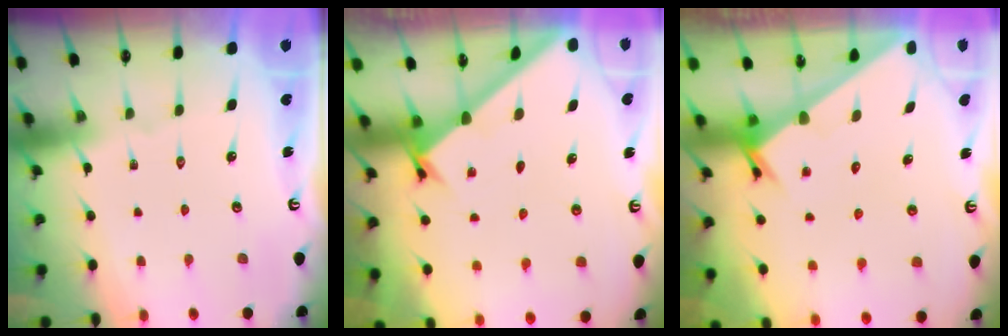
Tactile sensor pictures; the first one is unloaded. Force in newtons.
{"total": 1.6, "press": 1.5, "slide": 0.1}
{"total": 2.3, "press": 2.3, "slide": 0.1}